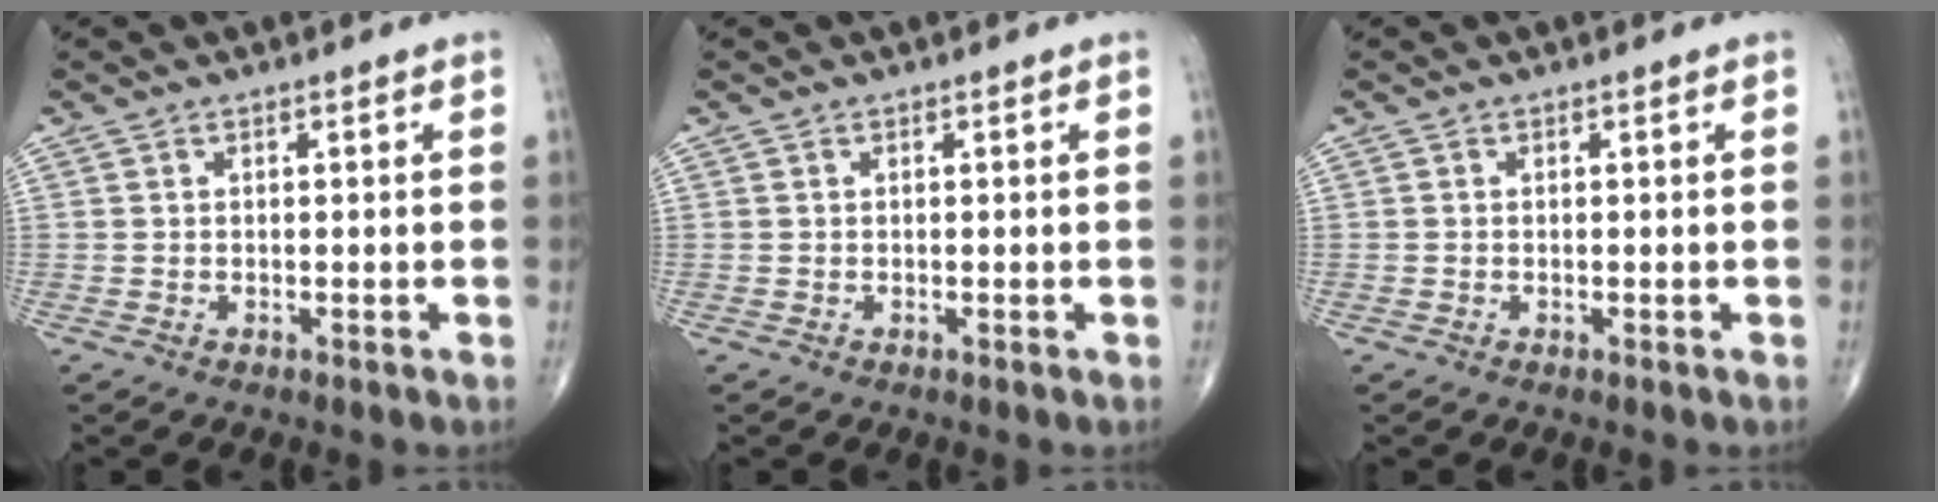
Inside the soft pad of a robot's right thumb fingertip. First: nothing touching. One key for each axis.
{"total": 0.0}
{"total": 0.0}